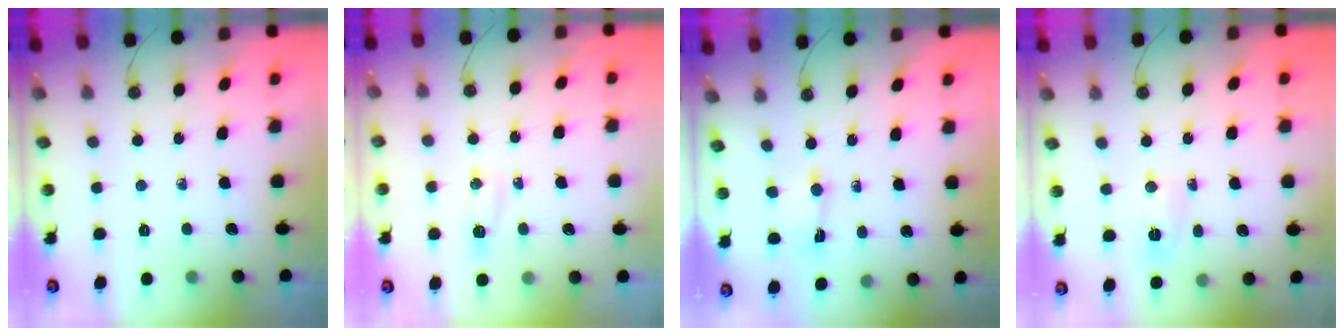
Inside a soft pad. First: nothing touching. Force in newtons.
{"total": 4.9, "press": 4.8, "slide": 0.9}
{"total": 1.0, "press": 0.9, "slide": 0.5}
{"total": 9.2, "press": 3.8, "slide": 8.3}